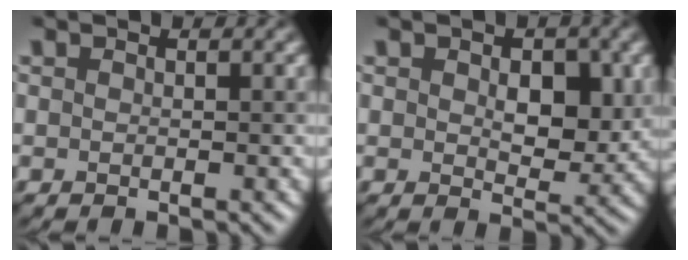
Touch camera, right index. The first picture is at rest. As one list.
[{"total": 3.5, "force": [0.7, 2.1, 2.8], "torque": [-0.039, -0.001, 0.016]}]